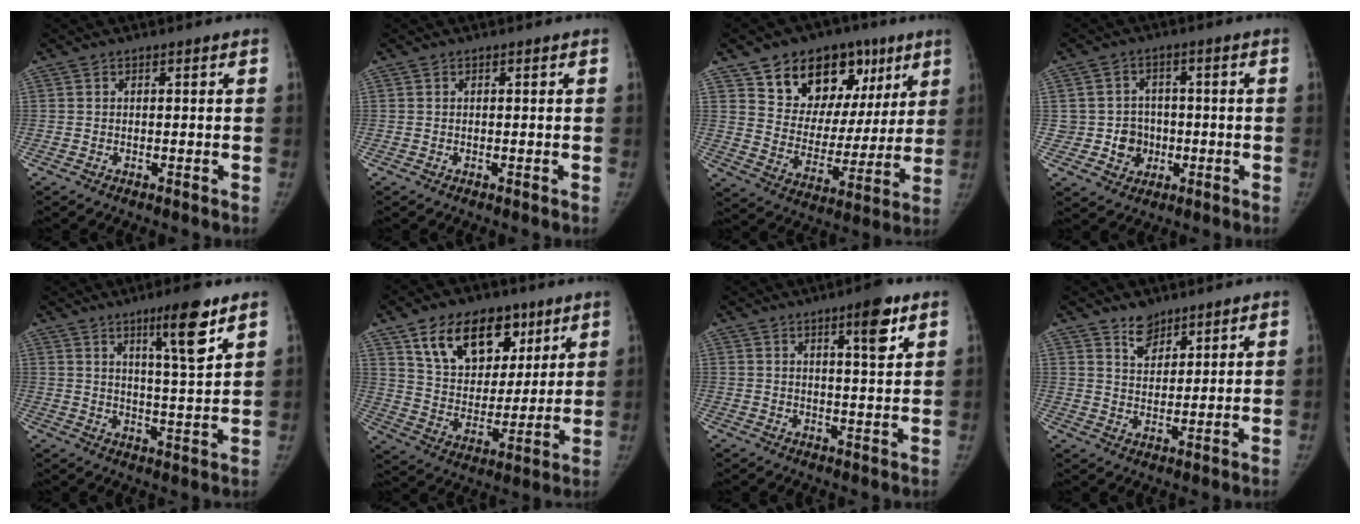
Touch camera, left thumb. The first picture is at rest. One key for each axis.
{"total": 0.0}
{"total": 21.0, "fx": 11.1, "fy": 13.8, "fz": 11.3, "tx": -0.108, "ty": -0.019, "tz": 0.180}
{"total": 6.1, "fx": -1.1, "fy": 5.8, "fz": 1.4, "tx": 0.014, "ty": 0.014, "tz": -0.013}
{"total": 9.9, "fx": 6.0, "fy": 1.2, "fz": 7.8, "tx": -0.114, "ty": -0.037, "tz": 0.095}
{"total": 18.6, "fx": 10.2, "fy": 12.1, "fz": 9.8, "tx": -0.111, "ty": -0.036, "tz": 0.177}
{"total": 6.5, "fx": 3.7, "fy": 1.4, "fz": 5.2, "tx": -0.065, "ty": -0.020, "tz": 0.052}
{"total": 4.9, "fx": 3.8, "fy": 2.8, "fz": 1.4, "tx": 0.004, "ty": -0.031, "tz": 0.069}